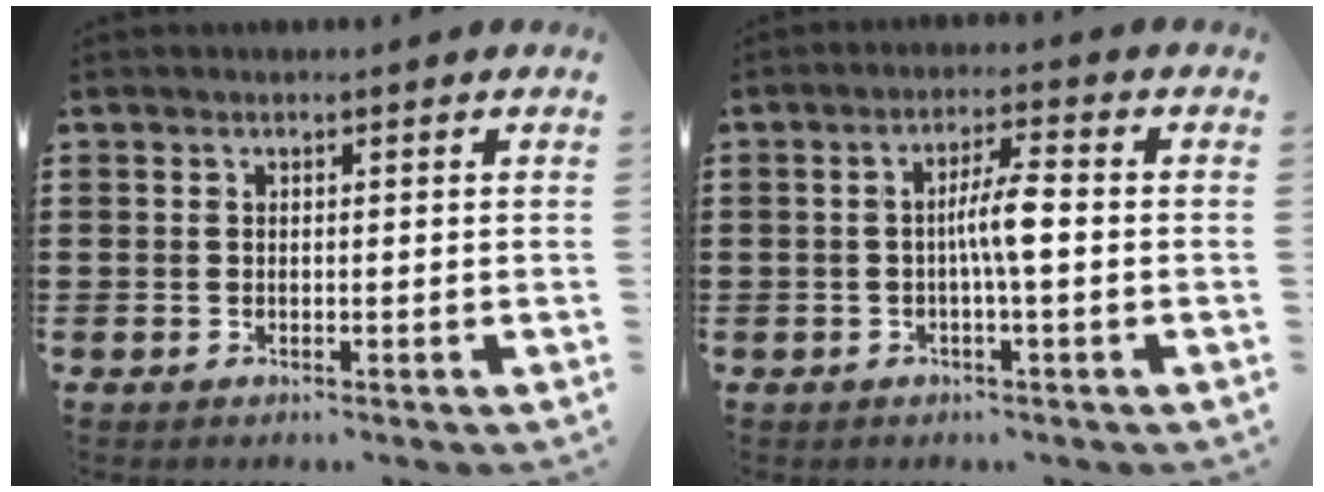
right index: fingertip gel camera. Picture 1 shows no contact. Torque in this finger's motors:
{"motor_torque": [0.80, -0.39, 0.48, 0.09]}